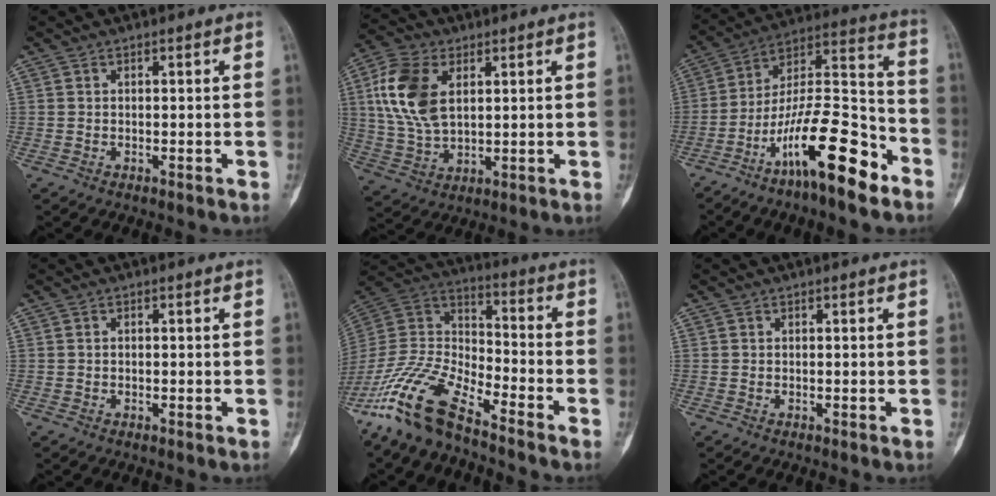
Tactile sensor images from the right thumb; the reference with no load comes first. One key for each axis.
{"total": 13.6, "fx": 3.8, "fy": 8.1, "fz": 10.3, "tx": -0.209, "ty": -0.004, "tz": 0.075}
{"total": 19.3, "fx": -11.1, "fy": 5.1, "fz": 14.9, "tx": -0.257, "ty": 0.086, "tz": -0.191}
{"total": 0.0}
{"total": 15.4, "fx": -11.8, "fy": 4.7, "fz": 8.8, "tx": -0.175, "ty": 0.068, "tz": -0.235}
{"total": 0.0}